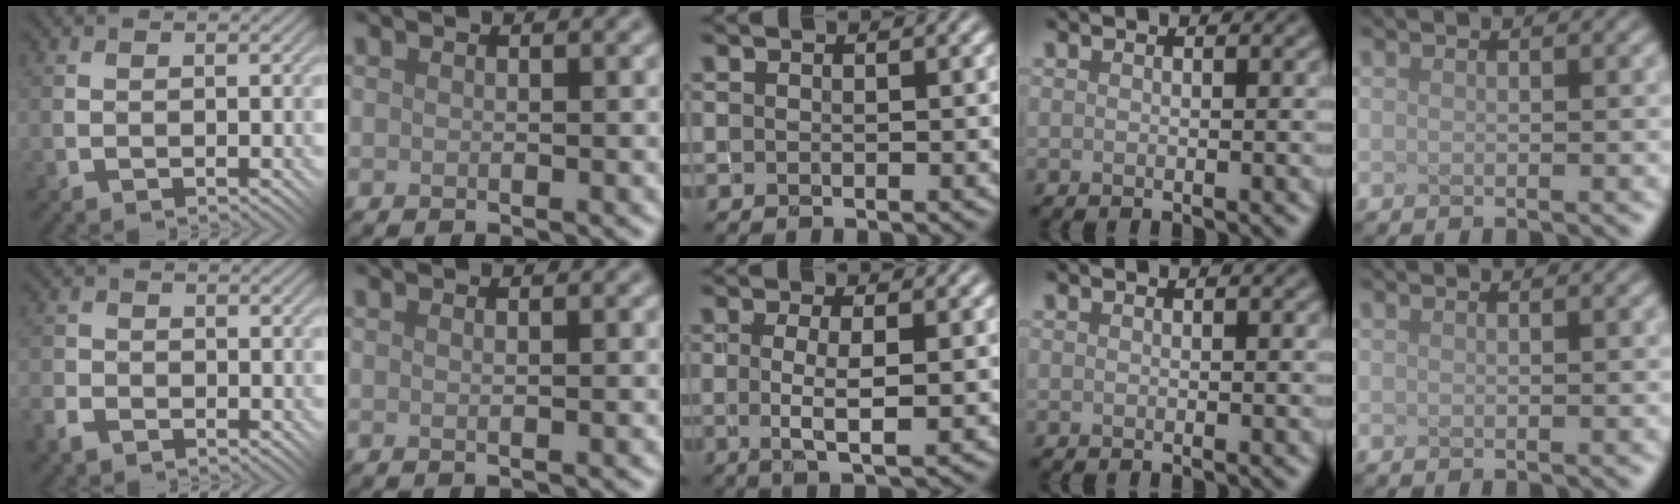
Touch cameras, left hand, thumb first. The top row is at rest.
{"thumb": {"total": 3.1, "force": [-2.2, 1.9, 1.0], "torque": [-0.031, -0.002, -0.051]}, "index": {"total": 0.7, "force": [0.2, 0.3, 0.6], "torque": [-0.005, 0.001, -0.002]}, "middle": {"total": 3.0, "force": [-0.1, 0.6, 3.0], "torque": [-0.059, -0.006, 0.000]}}